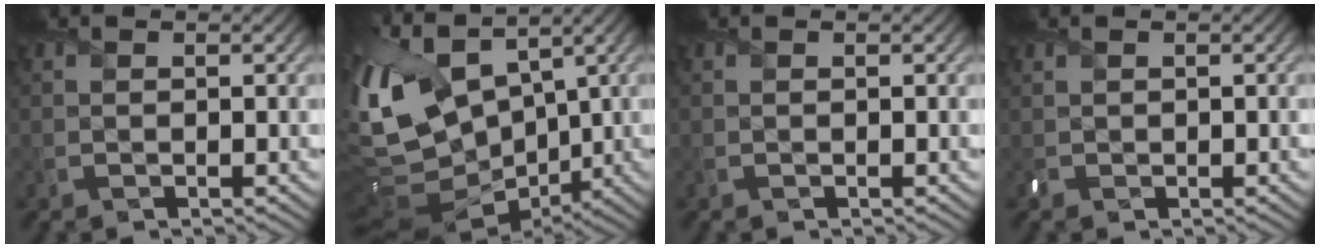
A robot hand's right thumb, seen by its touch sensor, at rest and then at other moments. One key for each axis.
{"total": 16.3, "fx": 2.6, "fy": 10.2, "fz": 12.4, "tx": -0.294, "ty": -0.013, "tz": 0.077}
{"total": 0.0}
{"total": 0.6, "fx": 0.2, "fy": 0.5, "fz": 0.2, "tx": -0.010, "ty": 0.002, "tz": 0.007}